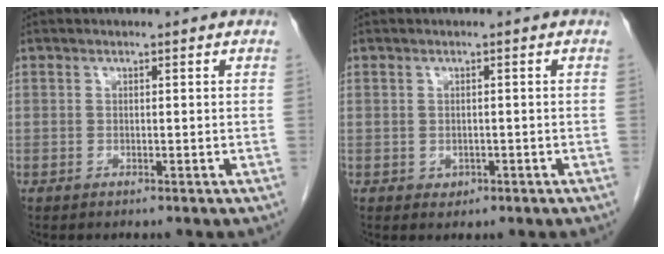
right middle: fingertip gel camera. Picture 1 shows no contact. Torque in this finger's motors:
{"motor_torque": [-0.06, 0.08, -0.01, -0.01]}